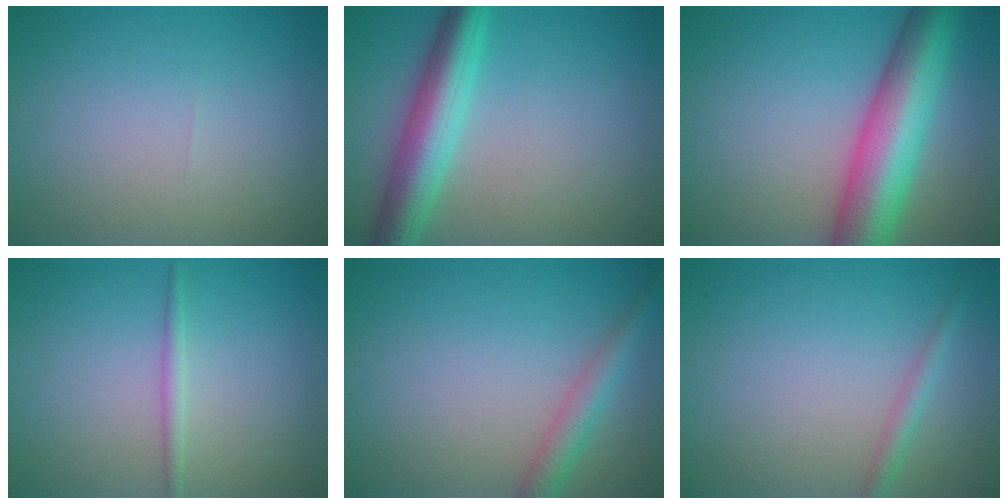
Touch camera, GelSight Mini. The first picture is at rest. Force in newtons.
{"total": 6.2, "press": 6.2, "slide": 0.3}
{"total": 9.9, "press": 9.9, "slide": 0.4}
{"total": 1.2, "press": 1.2, "slide": 0.0}
{"total": 2.8, "press": 2.8, "slide": 0.1}
{"total": 1.5, "press": 1.5, "slide": 0.0}